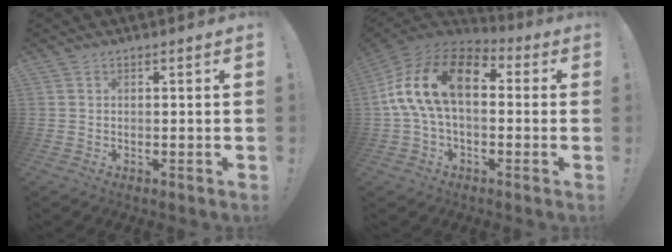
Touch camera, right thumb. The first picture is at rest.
{"total": 18.2, "force": [3.8, 10.2, 14.7], "torque": [-0.271, 0.006, 0.069]}